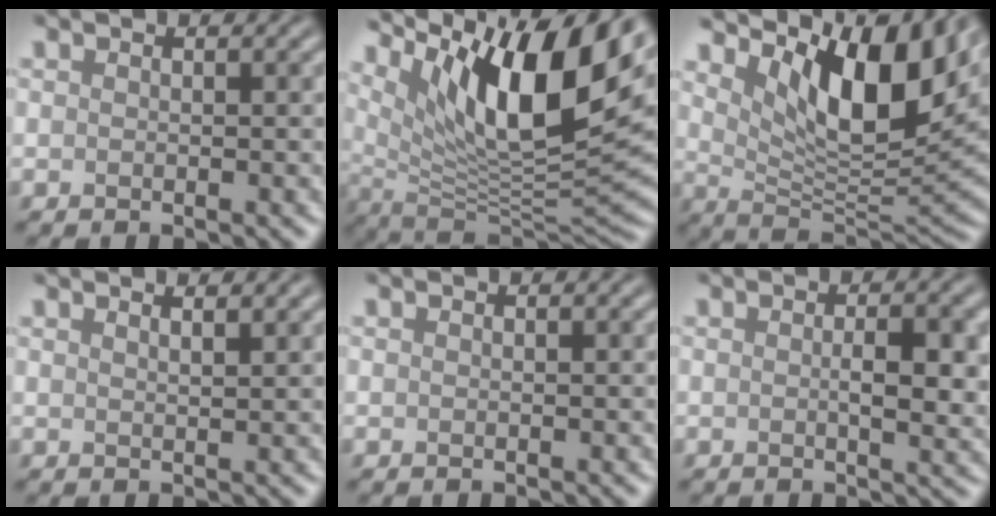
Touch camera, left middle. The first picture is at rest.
{"total": 13.9, "force": [6.6, 3.9, 11.6], "torque": [-0.186, 0.005, 0.122]}
{"total": 10.9, "force": [5.2, 3.7, 8.9], "torque": [-0.138, -0.005, 0.095]}
{"total": 1.6, "force": [1.3, 0.2, 0.7], "torque": [-0.007, 0.004, 0.009]}
{"total": 0.0}
{"total": 3.9, "force": [0.0, 1.3, 3.6], "torque": [-0.062, -0.001, 0.000]}